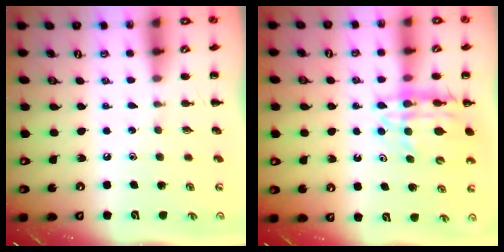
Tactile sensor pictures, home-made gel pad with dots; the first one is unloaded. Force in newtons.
{"total": 12.9, "press": 12.4, "slide": 3.7}